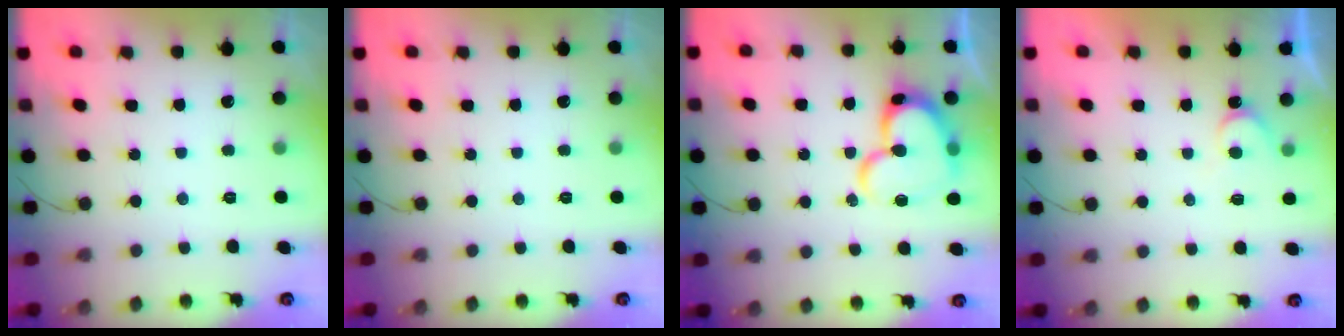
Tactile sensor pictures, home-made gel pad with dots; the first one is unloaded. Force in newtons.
{"total": 0.0}
{"total": 17.2, "press": 17.1, "slide": 1.9}
{"total": 4.0, "press": 4.0, "slide": 0.4}